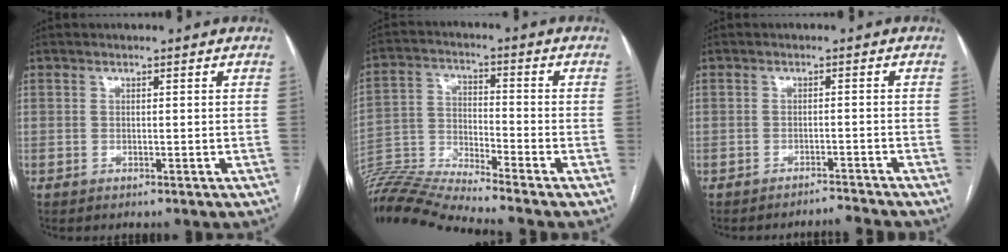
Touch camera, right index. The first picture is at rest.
{"total": 12.1, "force": [-11.5, -3.0, 2.4], "torque": [-0.049, 0.007, -0.214]}
{"total": 3.1, "force": [-2.7, -1.5, -0.6], "torque": [0.011, -0.008, -0.039]}